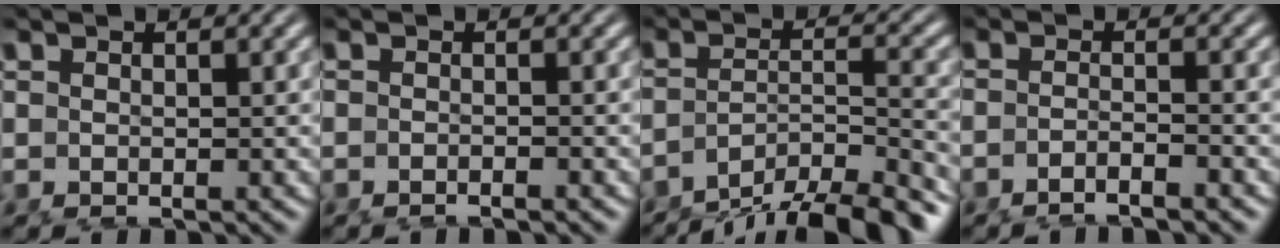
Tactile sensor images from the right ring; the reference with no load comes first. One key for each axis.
{"total": 1.3, "fx": -1.2, "fy": -0.3, "fz": 0.3, "tx": -0.004, "ty": 0.001, "tz": -0.022}
{"total": 9.0, "fx": -6.5, "fy": 3.8, "fz": 4.9, "tx": -0.072, "ty": -0.040, "tz": -0.087}
{"total": 2.6, "fx": -2.3, "fy": -0.3, "fz": 1.1, "tx": -0.021, "ty": -0.006, "tz": -0.039}